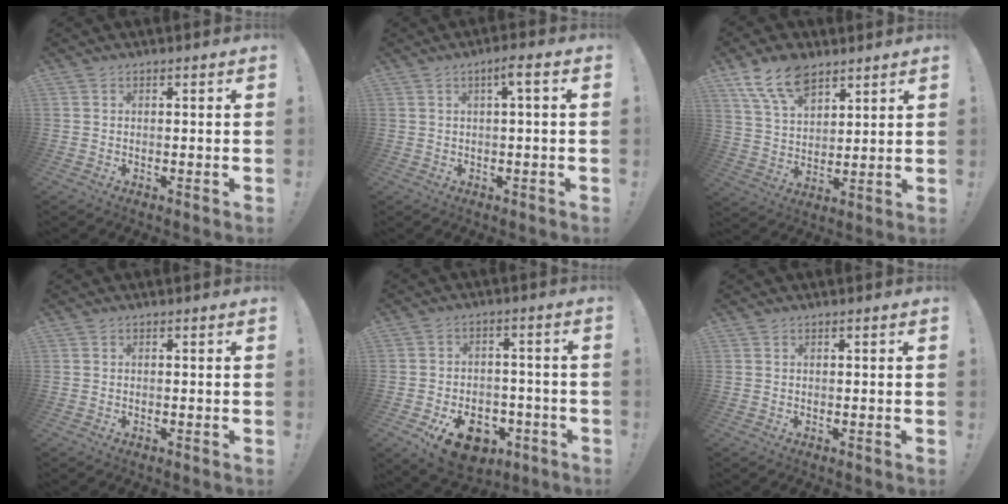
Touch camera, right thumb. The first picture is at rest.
{"total": 3.6, "force": [0.7, 0.1, 3.5], "torque": [-0.059, -0.001, 0.005]}
{"total": 12.6, "force": [8.5, 6.6, 6.4], "torque": [-0.117, -0.040, 0.163]}
{"total": 0.0}
{"total": 13.0, "force": [-6.6, 8.4, 7.4], "torque": [-0.100, 0.053, -0.104]}
{"total": 0.0}